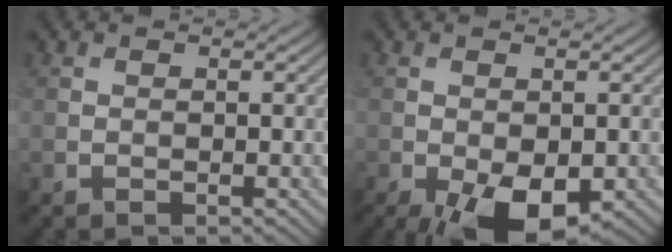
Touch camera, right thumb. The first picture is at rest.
{"total": 8.3, "force": [-3.6, 4.3, 6.1], "torque": [-0.119, -0.020, -0.051]}